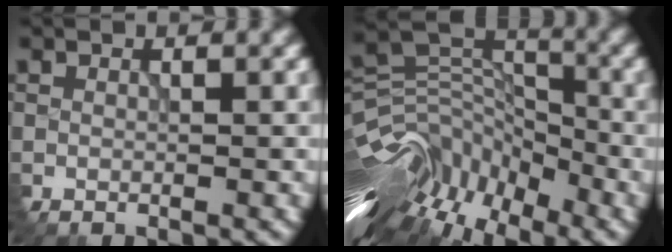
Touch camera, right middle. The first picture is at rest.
{"total": 13.8, "force": [-8.4, 6.4, 8.9], "torque": [-0.157, 0.024, -0.129]}